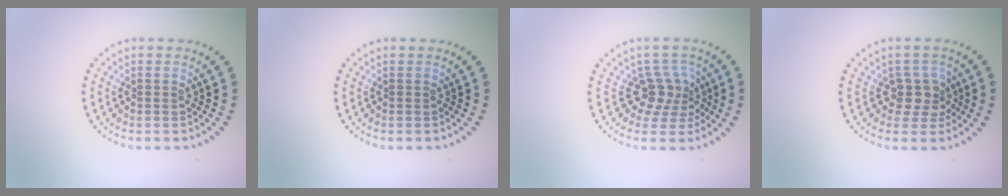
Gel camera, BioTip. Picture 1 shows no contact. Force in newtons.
{"total": 0.0}
{"total": 2.9, "press": 2.1, "slide": 1.9}
{"total": 2.4, "press": 2.0, "slide": 1.4}